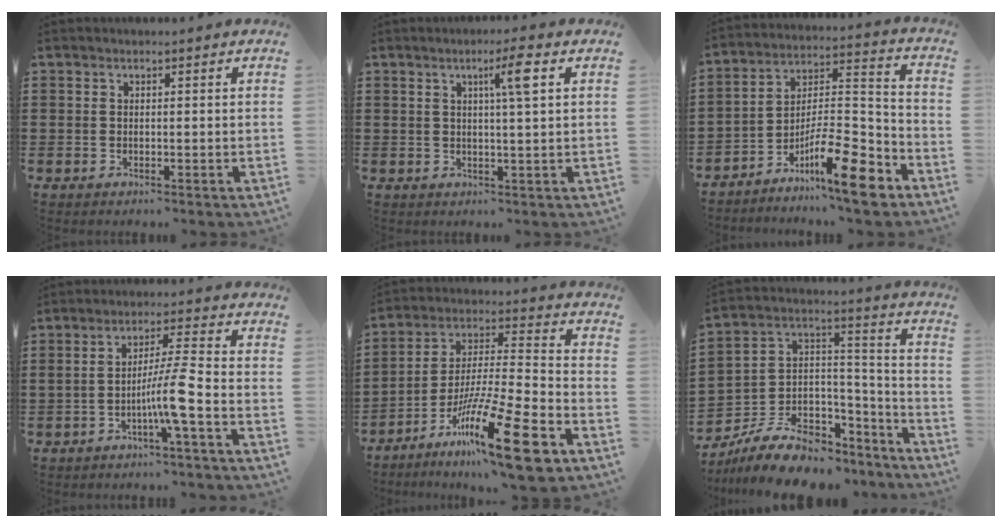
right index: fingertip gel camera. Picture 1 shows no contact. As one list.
[{"total": 4.7, "force": [1.7, -0.2, 4.4], "torque": [-0.073, -0.006, 0.019]}, {"total": 12.8, "force": [-8.8, 2.9, 8.8], "torque": [-0.151, 0.026, -0.161]}, {"total": 7.0, "force": [-2.8, -0.4, 6.3], "torque": [-0.115, -0.003, -0.056]}, {"total": 18.9, "force": [-11.8, 2.0, 14.6], "torque": [-0.257, 0.035, -0.199]}, {"total": 8.7, "force": [-5.7, 5.5, 3.6], "torque": [-0.086, 0.008, -0.102]}]